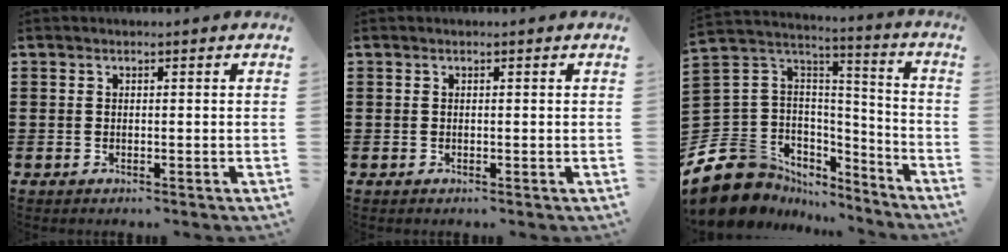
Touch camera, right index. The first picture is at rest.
{"total": 0.0}
{"total": 10.3, "force": [-6.5, 7.7, 2.0], "torque": [-0.094, 0.001, -0.126]}